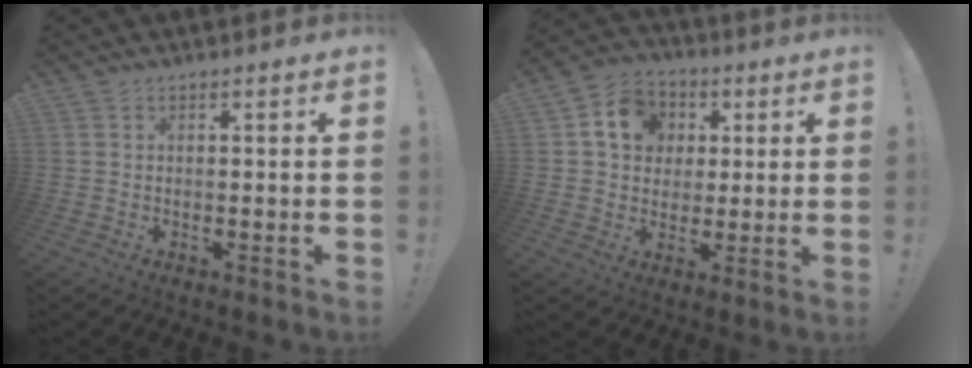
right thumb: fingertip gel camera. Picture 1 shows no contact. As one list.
[{"total": 11.6, "force": [3.2, 9.9, 5.2], "torque": [-0.069, -0.002, 0.065]}]